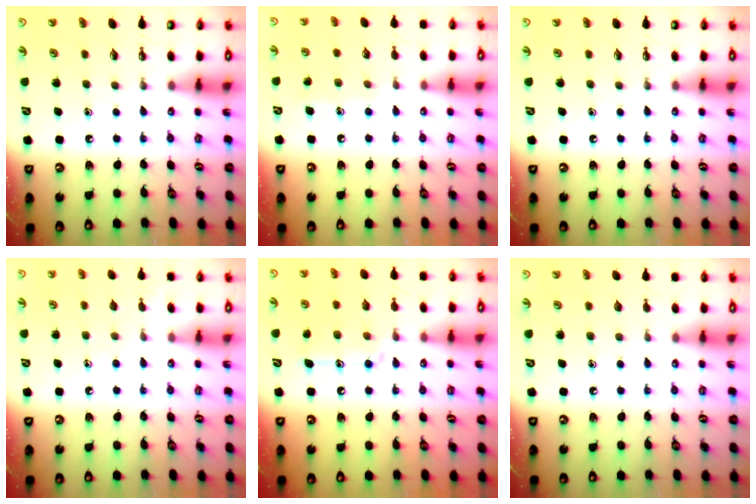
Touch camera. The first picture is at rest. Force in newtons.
{"total": 6.6, "press": 6.6, "slide": 0.1}
{"total": 0.0}
{"total": 4.8, "press": 4.8, "slide": 0.5}
{"total": 11.0, "press": 10.9, "slide": 0.7}
{"total": 0.0}